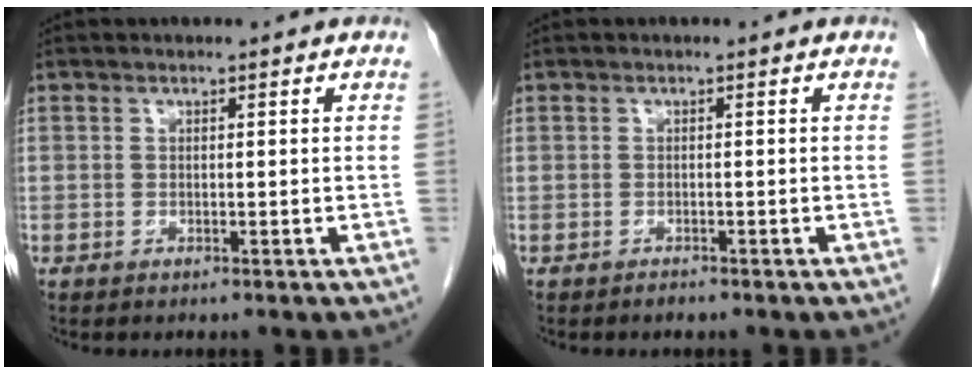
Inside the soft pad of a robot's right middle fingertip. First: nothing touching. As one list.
[{"total": 0.7, "force": [-0.6, 0.2, 0.2], "torque": [-0.006, 0.000, -0.009]}]